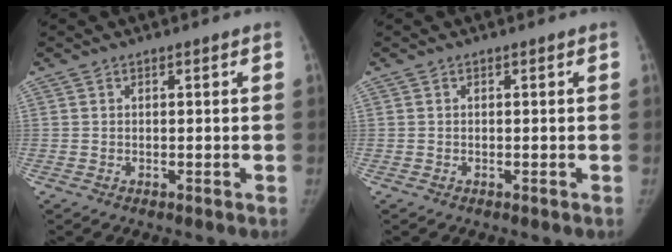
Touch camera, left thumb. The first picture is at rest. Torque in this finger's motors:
{"motor_torque": [0.06, 0.04, 0.16, -0.36, 0.01]}